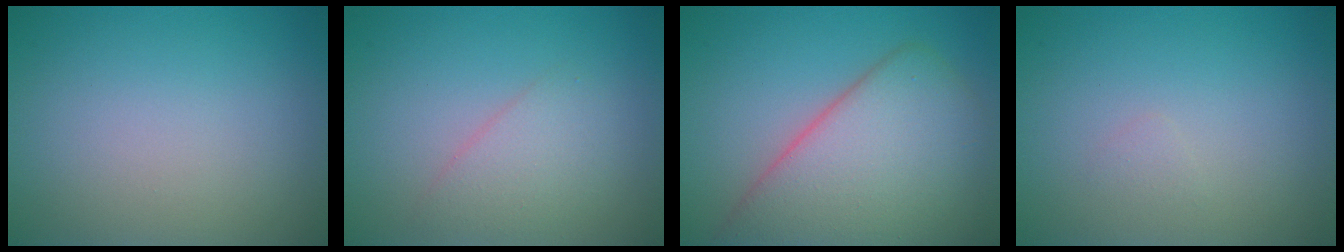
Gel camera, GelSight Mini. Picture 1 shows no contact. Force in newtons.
{"total": 2.3, "press": 2.3, "slide": 0.2}
{"total": 9.2, "press": 9.2, "slide": 0.4}
{"total": 0.5, "press": 0.5, "slide": 0.0}